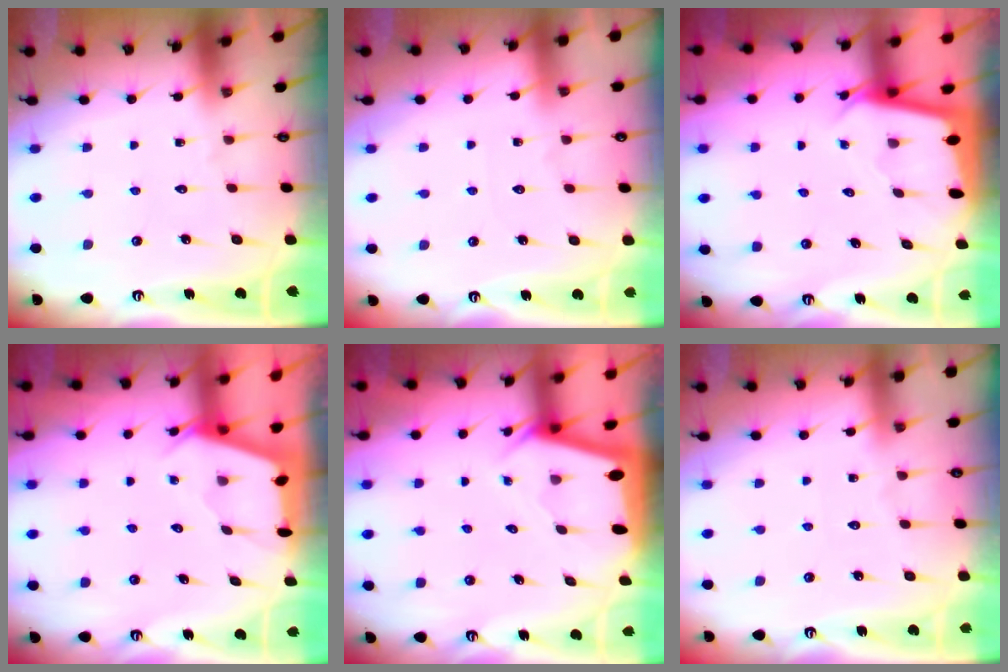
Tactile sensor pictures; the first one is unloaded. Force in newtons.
{"total": 1.5, "press": 1.4, "slide": 0.2}
{"total": 1.9, "press": 1.9, "slide": 0.1}
{"total": 2.4, "press": 2.3, "slide": 0.3}
{"total": 2.2, "press": 2.2, "slide": 0.0}
{"total": 2.5, "press": 2.4, "slide": 0.4}